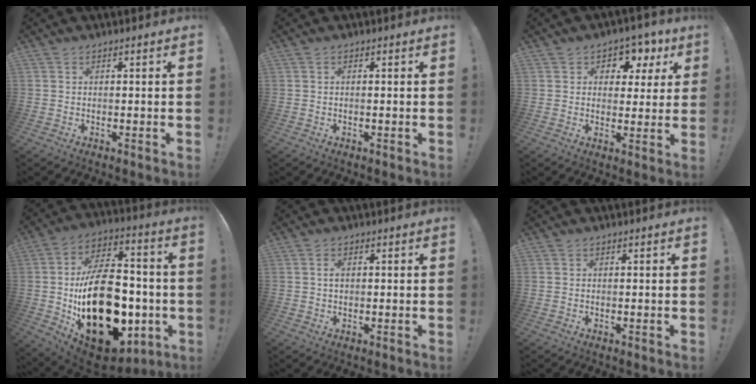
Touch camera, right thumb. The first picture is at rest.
{"total": 0.0}
{"total": 6.4, "force": [3.1, 5.1, 2.2], "torque": [-0.023, -0.022, 0.057]}
{"total": 31.0, "force": [-4.9, 19.0, 24.0], "torque": [-0.423, 0.030, -0.053]}
{"total": 1.4, "force": [0.0, 1.0, 1.0], "torque": [-0.018, 0.003, -0.001]}
{"total": 0.0}